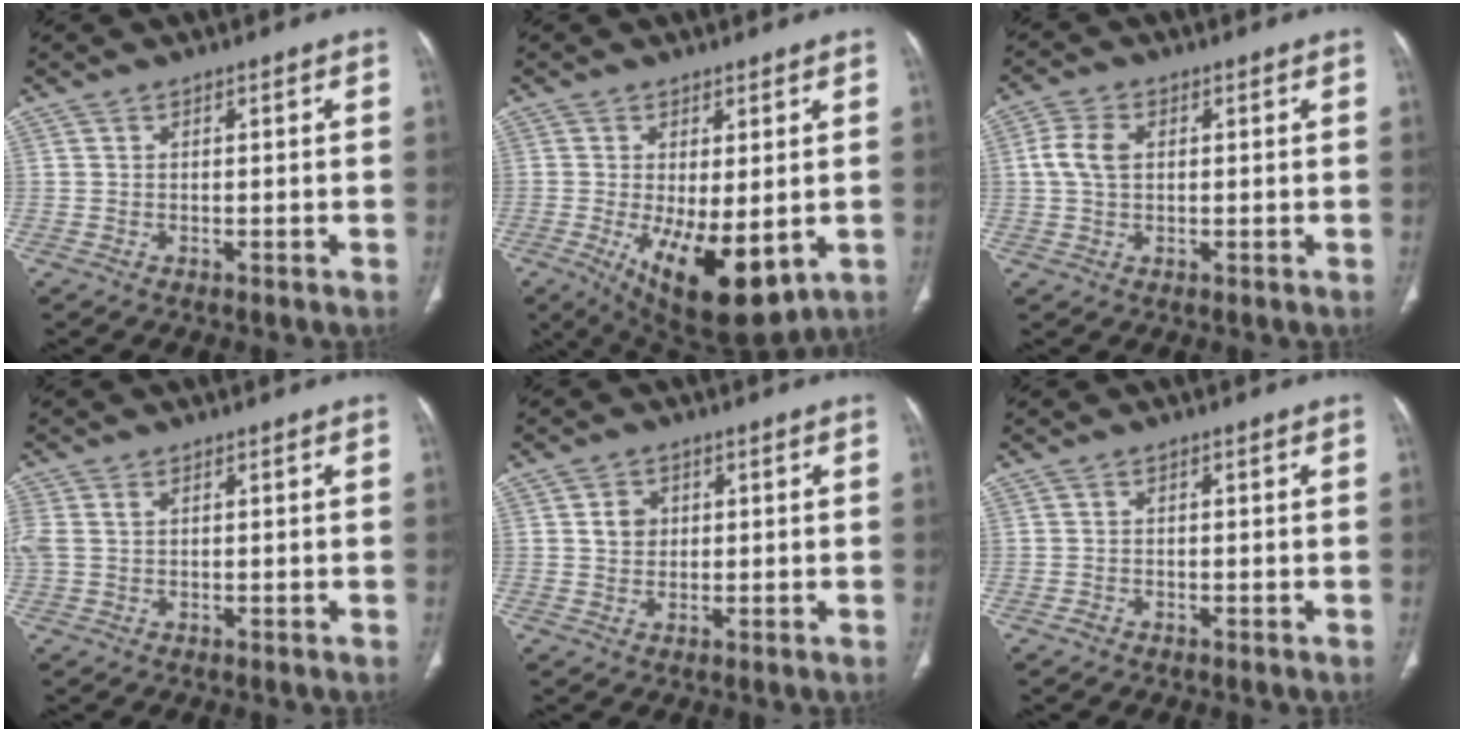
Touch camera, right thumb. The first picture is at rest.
{"total": 13.8, "force": [-3.1, 5.7, 12.1], "torque": [-0.188, -0.027, -0.027]}
{"total": 5.2, "force": [0.8, 3.4, 3.9], "torque": [-0.090, 0.010, 0.013]}
{"total": 4.4, "force": [0.8, 3.0, 3.1], "torque": [-0.103, 0.019, 0.024]}
{"total": 3.4, "force": [0.8, 2.9, 1.6], "torque": [-0.010, -0.001, 0.013]}
{"total": 0.9, "force": [-0.6, 0.6, 0.3], "torque": [-0.006, 0.003, -0.015]}